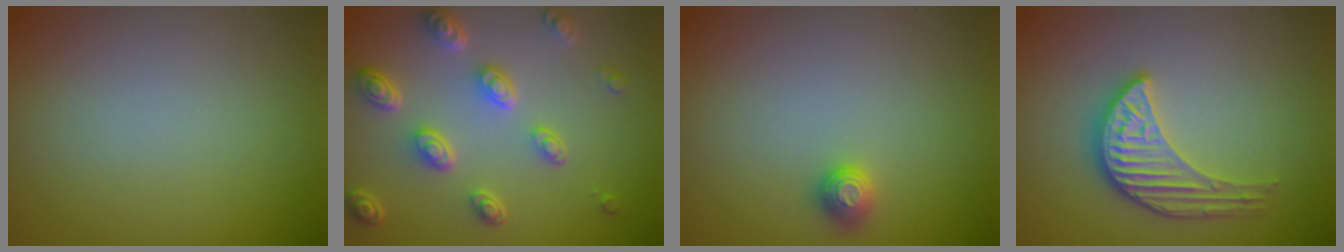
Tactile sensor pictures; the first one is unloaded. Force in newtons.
{"total": 5.1, "press": 3.8, "slide": 3.5}
{"total": 1.1, "press": 1.1, "slide": 0.2}
{"total": 3.9, "press": 3.5, "slide": 1.7}